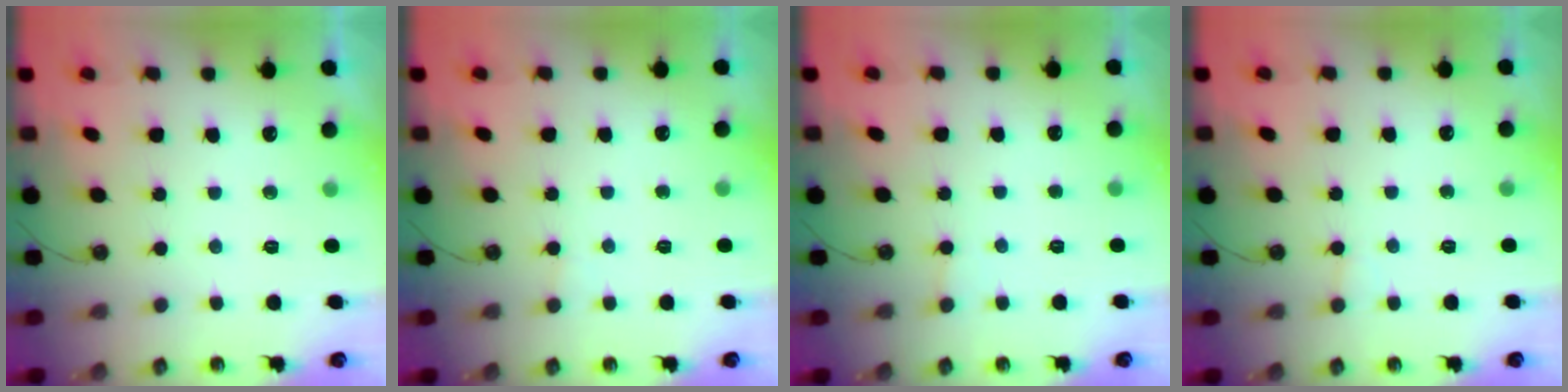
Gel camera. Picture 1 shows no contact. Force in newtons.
{"total": 2.9, "press": 2.9, "slide": 0.2}
{"total": 1.4, "press": 1.4, "slide": 0.1}
{"total": 2.9, "press": 2.9, "slide": 0.2}